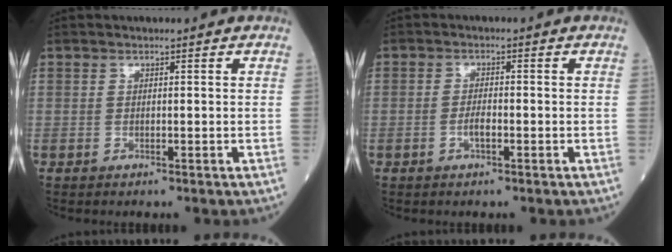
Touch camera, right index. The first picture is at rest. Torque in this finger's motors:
{"motor_torque": [0.01, 0.01, 0.04, 0.01]}